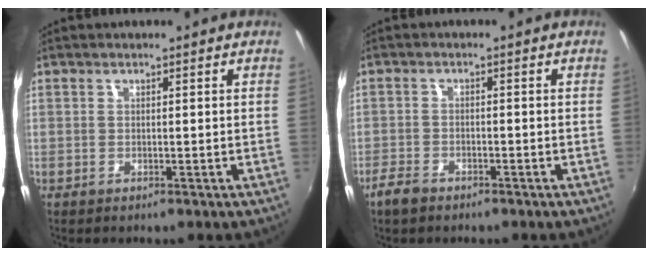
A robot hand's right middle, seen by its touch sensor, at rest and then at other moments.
{"total": 3.8, "force": [-3.0, 1.7, 1.7], "torque": [-0.052, -0.003, -0.059]}